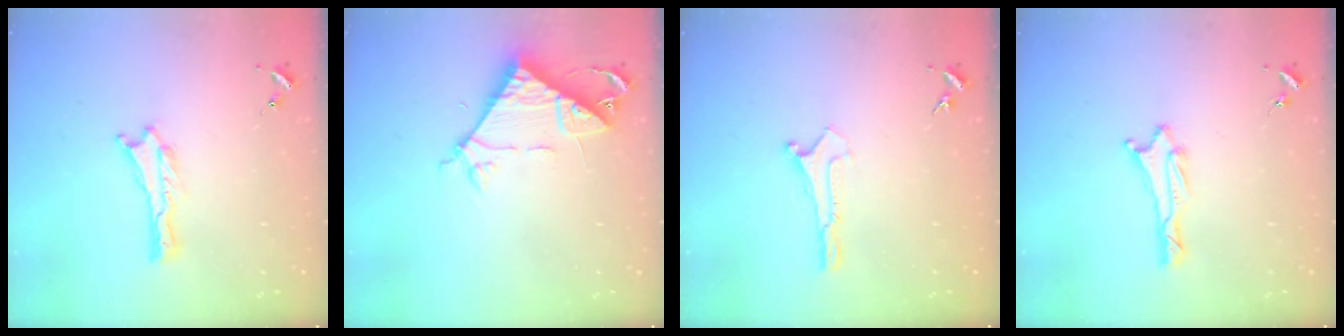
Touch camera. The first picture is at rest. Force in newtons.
{"total": 8.1, "press": 8.0, "slide": 0.7}
{"total": 0.0}
{"total": 1.3, "press": 1.3, "slide": 0.1}